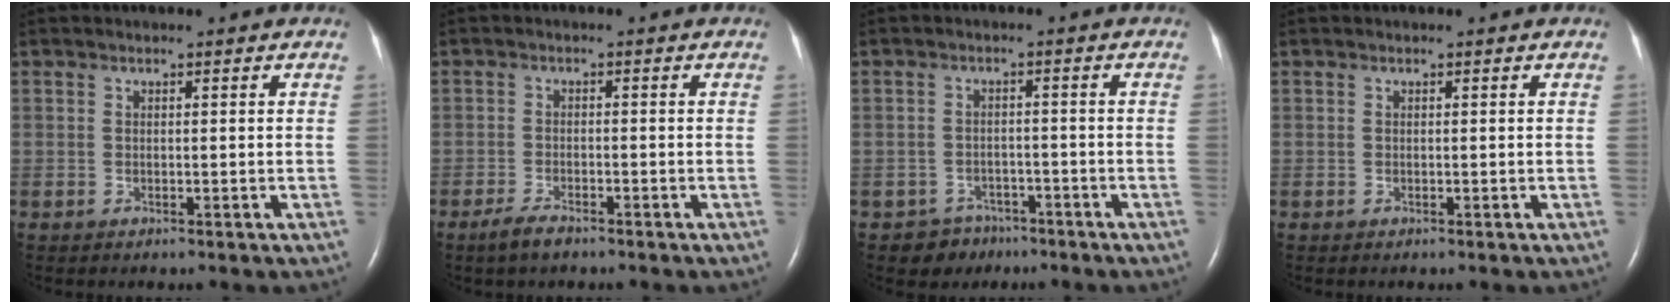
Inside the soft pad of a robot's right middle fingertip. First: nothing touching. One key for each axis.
{"total": 2.8, "fx": -2.2, "fy": 0.7, "fz": 1.6, "tx": -0.044, "ty": -0.005, "tz": -0.040}
{"total": 3.9, "fx": -2.7, "fy": 2.8, "fz": -0.4, "tx": 0.005, "ty": 0.010, "tz": -0.039}
{"total": 0.0}